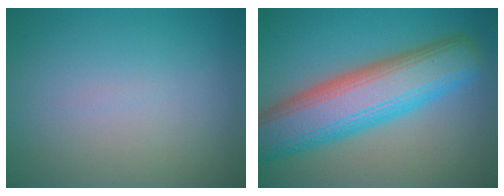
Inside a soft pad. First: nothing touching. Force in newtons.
{"total": 10.2, "press": 10.2, "slide": 0.6}